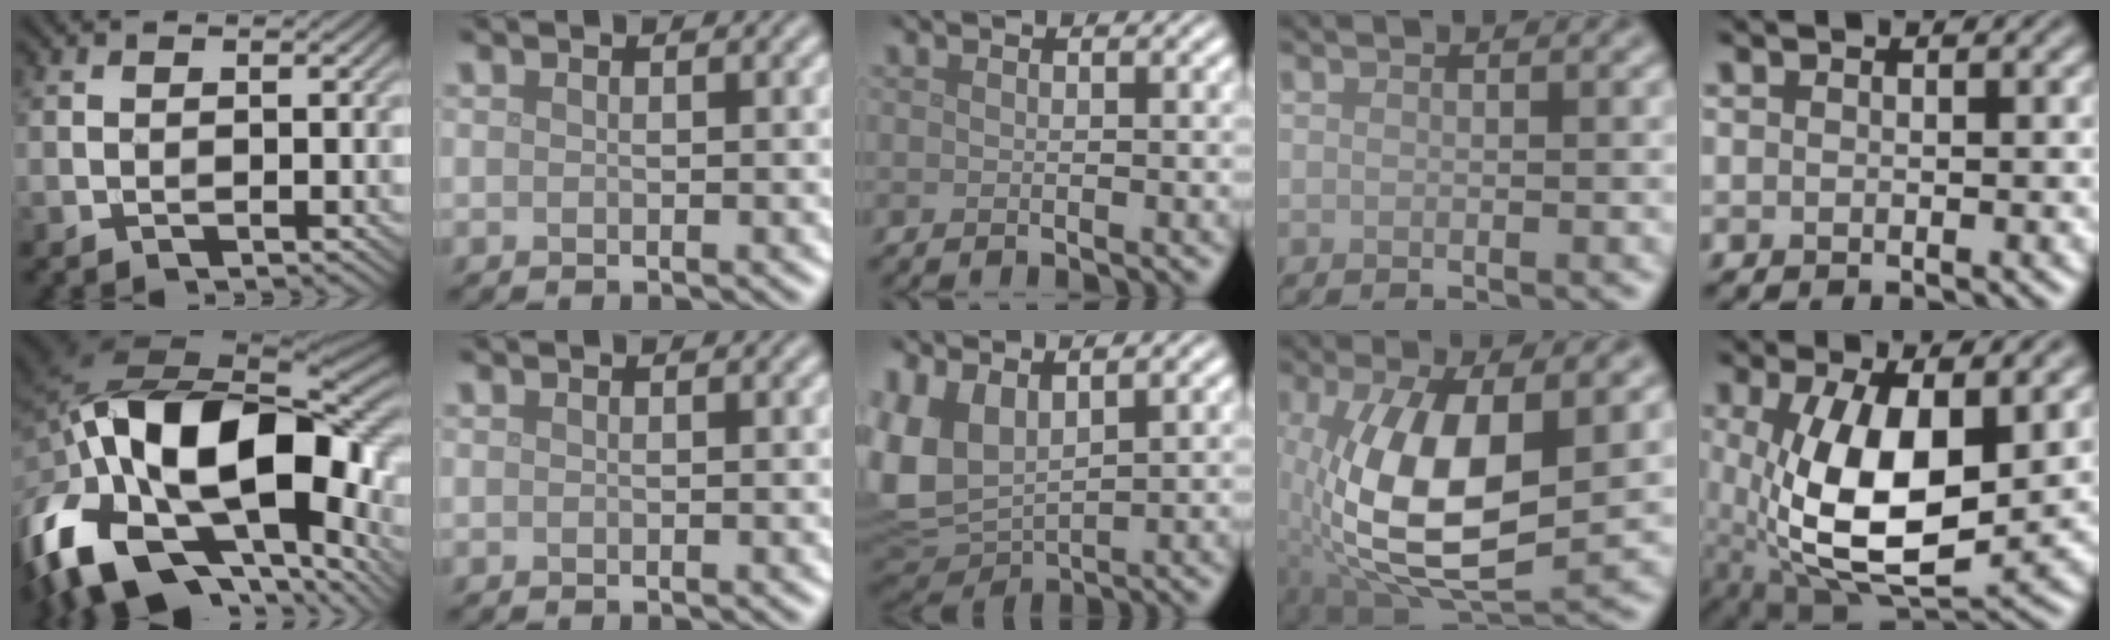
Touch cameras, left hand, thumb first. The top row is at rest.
{"thumb": {"total": 22.0, "force": [-4.2, 12.9, 17.3], "torque": [-0.378, -0.030, -0.058]}, "middle": {"total": 6.7, "force": [2.3, 4.0, 4.9], "torque": [-0.125, 0.000, 0.045]}, "ring": {"total": 11.7, "force": [-0.1, 5.4, 10.3], "torque": [-0.201, -0.005, -0.004]}, "little": {"total": 11.8, "force": [0.5, 5.7, 10.3], "torque": [-0.191, -0.015, 0.015]}}